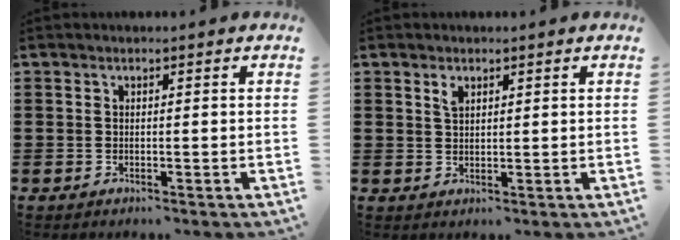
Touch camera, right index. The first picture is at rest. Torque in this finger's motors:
{"motor_torque": [0.22, -0.15, 0.07, 0.04]}